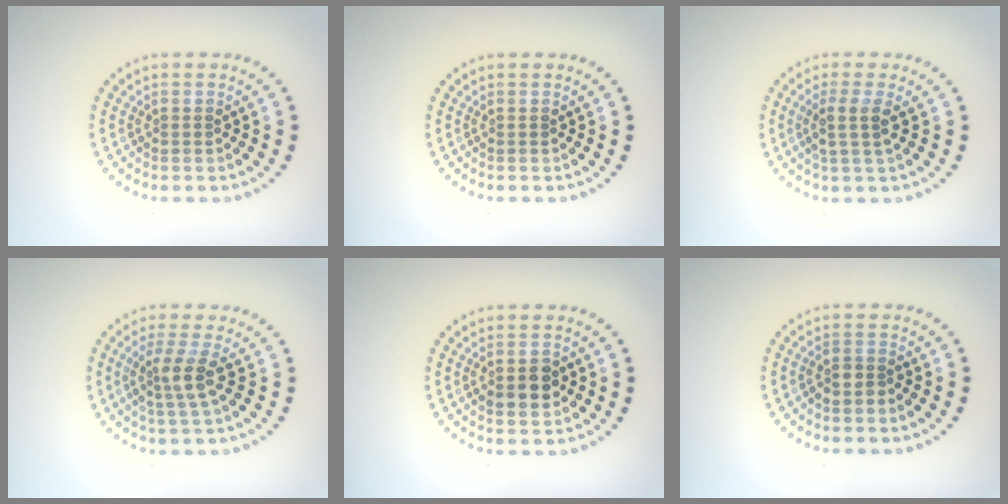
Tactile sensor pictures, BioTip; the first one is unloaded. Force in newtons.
{"total": 0.0}
{"total": 2.3, "press": 1.8, "slide": 1.3}
{"total": 2.7, "press": 2.2, "slide": 1.6}
{"total": 2.5, "press": 2.5, "slide": 0.2}
{"total": 1.5, "press": 1.4, "slide": 0.7}